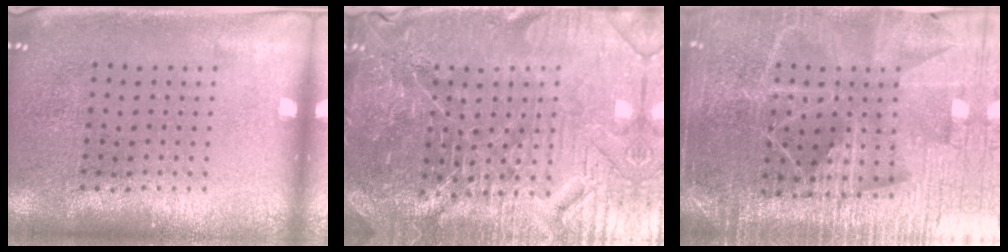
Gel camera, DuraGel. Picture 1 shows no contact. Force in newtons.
{"total": 5.5, "press": 5.1, "slide": 2.0}
{"total": 5.6, "press": 4.9, "slide": 2.6}